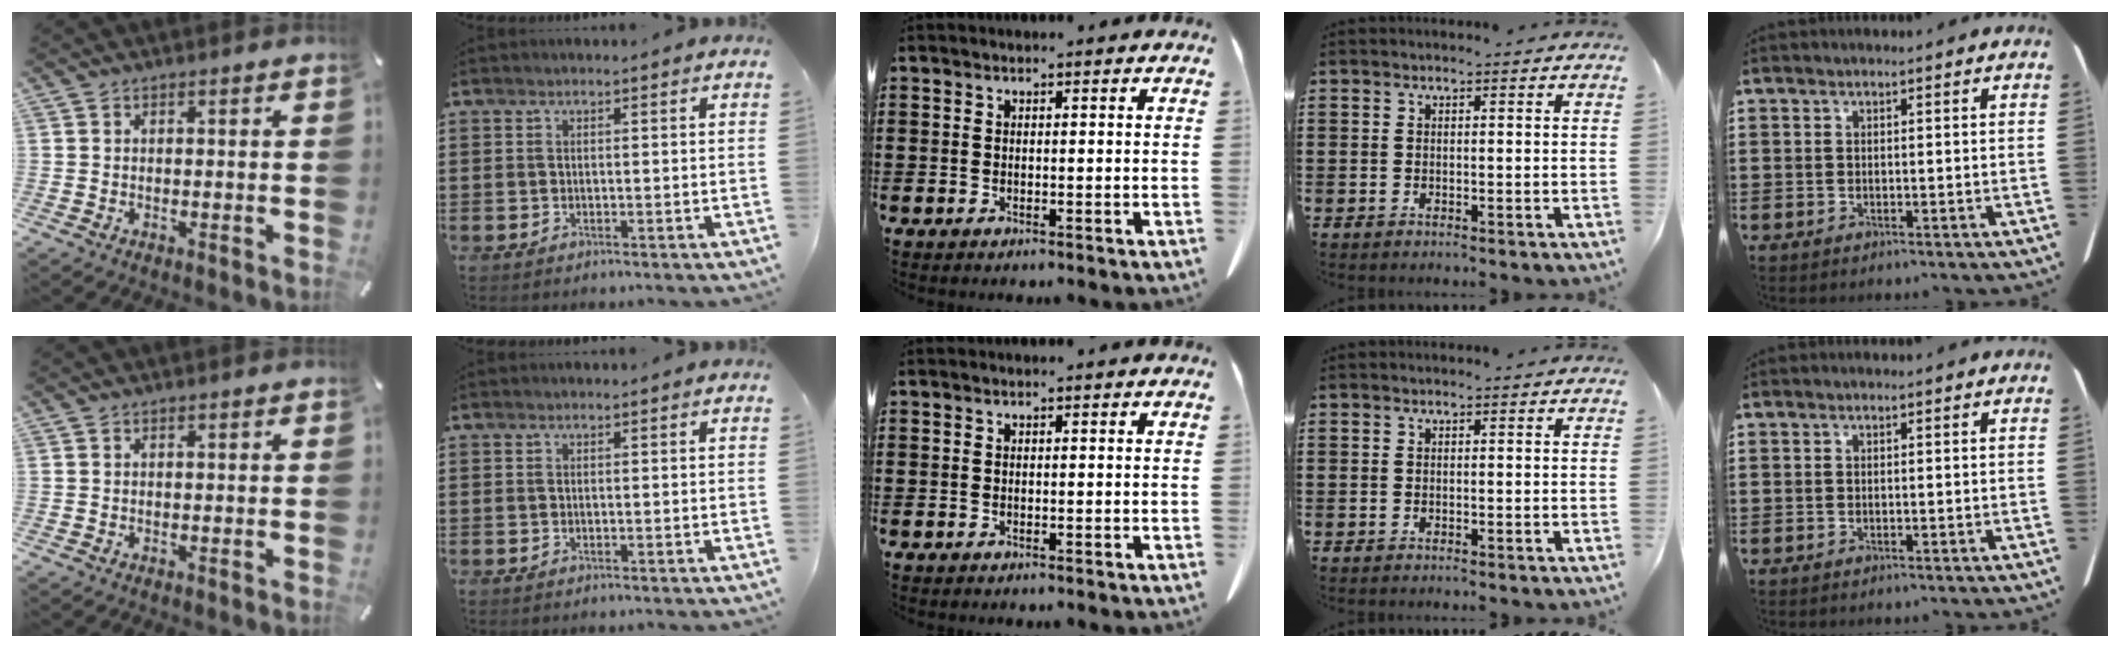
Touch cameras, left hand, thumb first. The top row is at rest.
{}